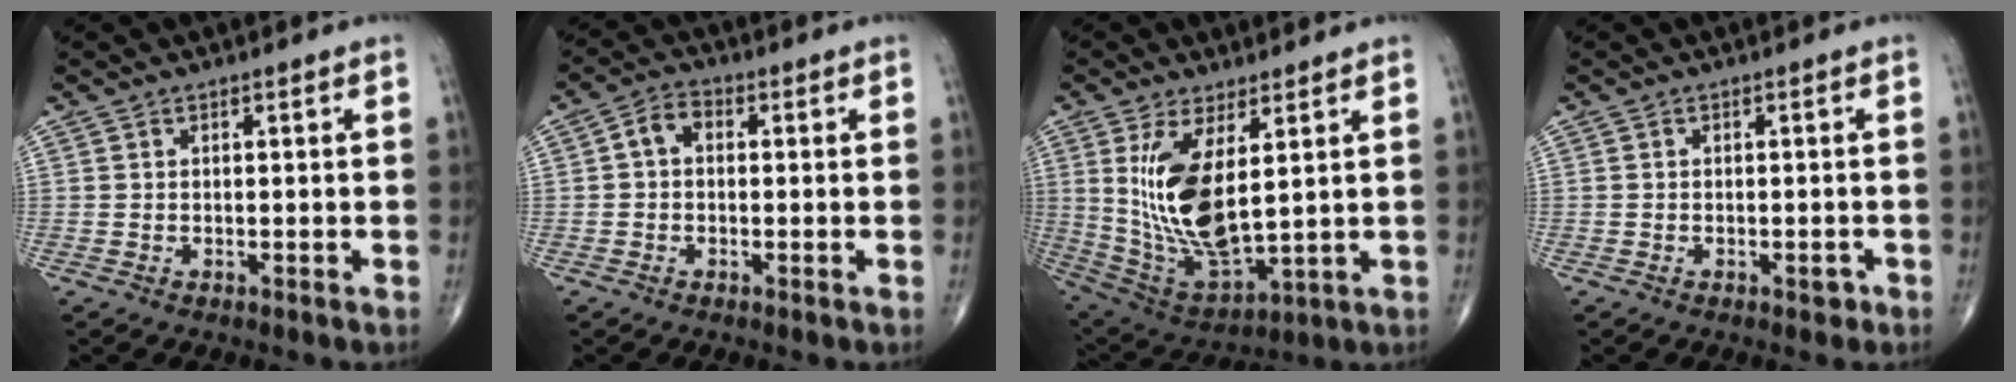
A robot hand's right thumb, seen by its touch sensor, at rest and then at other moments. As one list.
[{"total": 4.1, "force": [0.2, 2.9, 2.9], "torque": [-0.043, 0.016, -0.006]}, {"total": 15.4, "force": [3.5, 6.4, 13.6], "torque": [-0.265, -0.028, 0.089]}, {"total": 1.5, "force": [-0.8, 0.7, 1.0], "torque": [-0.009, 0.001, -0.010]}]